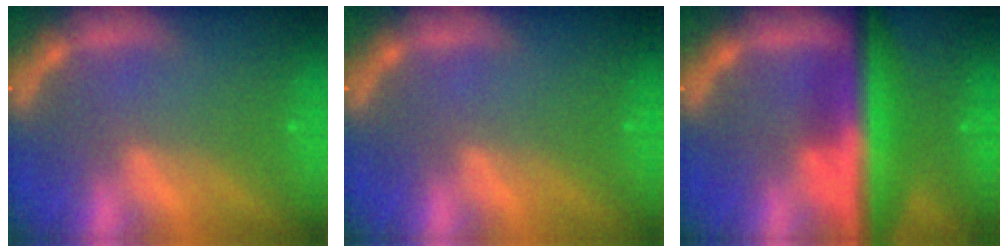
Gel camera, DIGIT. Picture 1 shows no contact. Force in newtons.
{"total": 0.0}
{"total": 10.1}